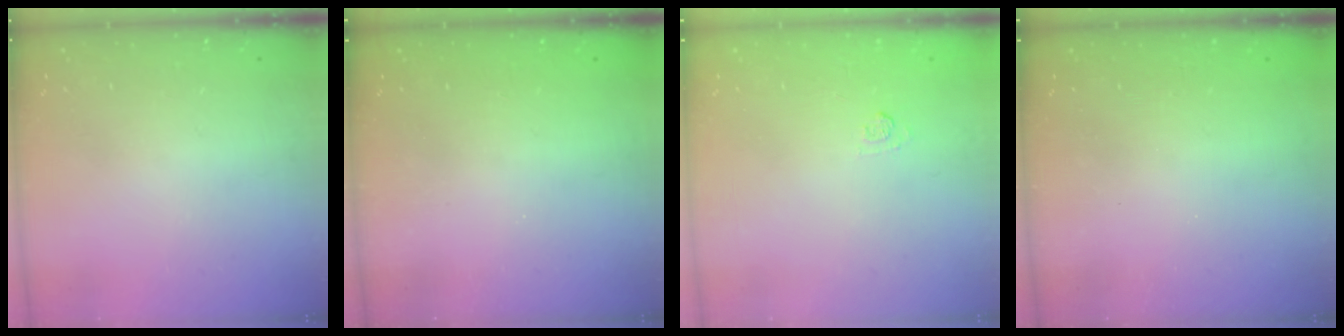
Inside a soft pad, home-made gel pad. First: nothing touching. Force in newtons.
{"total": 2.3, "press": 2.2, "slide": 0.8}
{"total": 5.2, "press": 5.1, "slide": 1.2}
{"total": 2.4, "press": 2.3, "slide": 0.8}